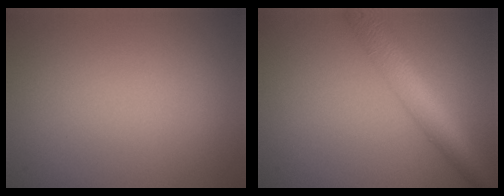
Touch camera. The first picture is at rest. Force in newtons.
{"total": 5.8, "press": 5.8, "slide": 0.2}